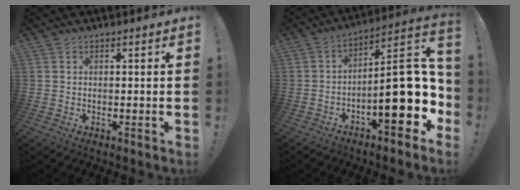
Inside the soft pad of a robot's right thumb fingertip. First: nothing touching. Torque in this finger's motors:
{"motor_torque": [2.34, 2.67, 1.46, -1.31, 0.15]}